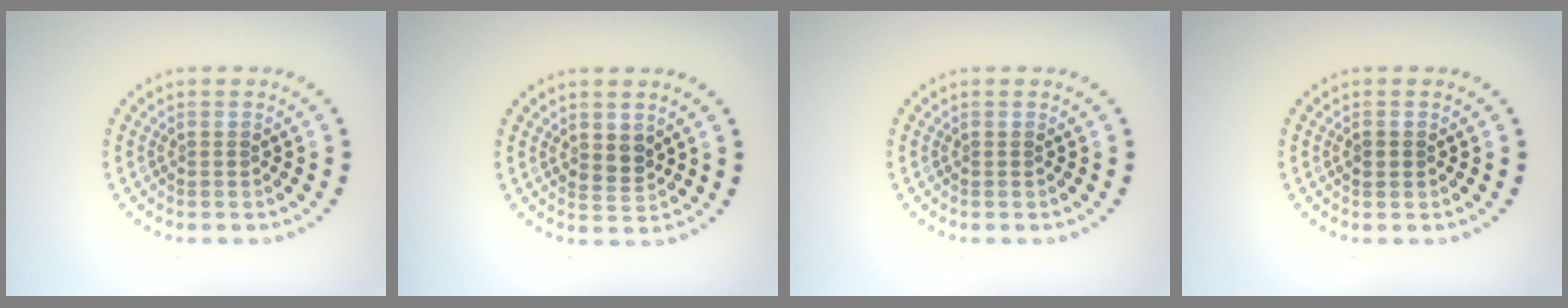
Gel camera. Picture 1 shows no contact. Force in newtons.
{"total": 1.8, "press": 1.7, "slide": 0.6}
{"total": 0.0}
{"total": 1.2, "press": 1.2, "slide": 0.1}